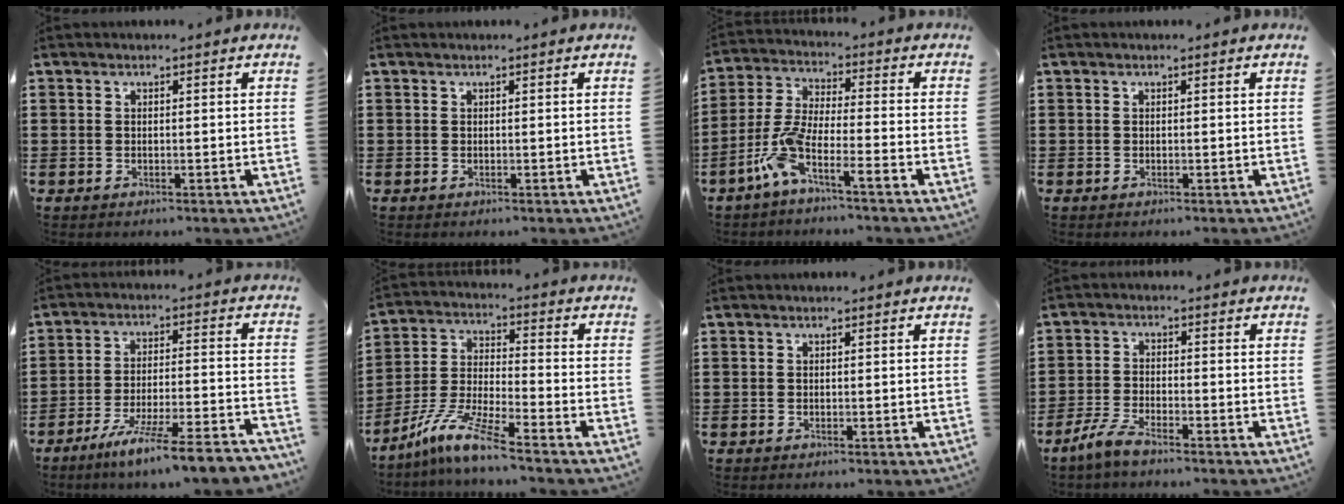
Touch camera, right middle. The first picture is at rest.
{"total": 0.0}
{"total": 7.1, "force": [-5.0, 0.8, 5.0], "torque": [-0.134, -0.015, -0.106]}
{"total": 0.0}
{"total": 8.2, "force": [-7.0, -0.6, 4.2], "torque": [-0.074, -0.004, -0.133]}
{"total": 9.2, "force": [-7.4, 0.1, 5.5], "torque": [-0.123, -0.008, -0.152]}
{"total": 0.0}
{"total": 3.9, "force": [-3.2, 0.6, 2.2], "torque": [-0.064, -0.003, -0.070]}